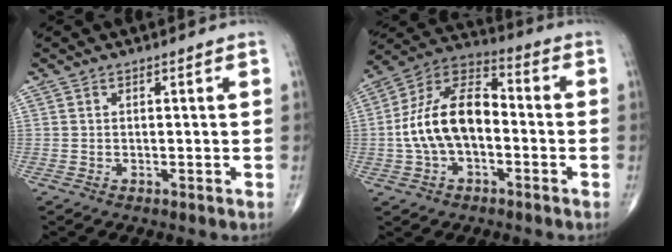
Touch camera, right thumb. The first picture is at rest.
{"total": 15.0, "force": [-1.7, 8.6, 12.2], "torque": [-0.224, 0.045, -0.039]}